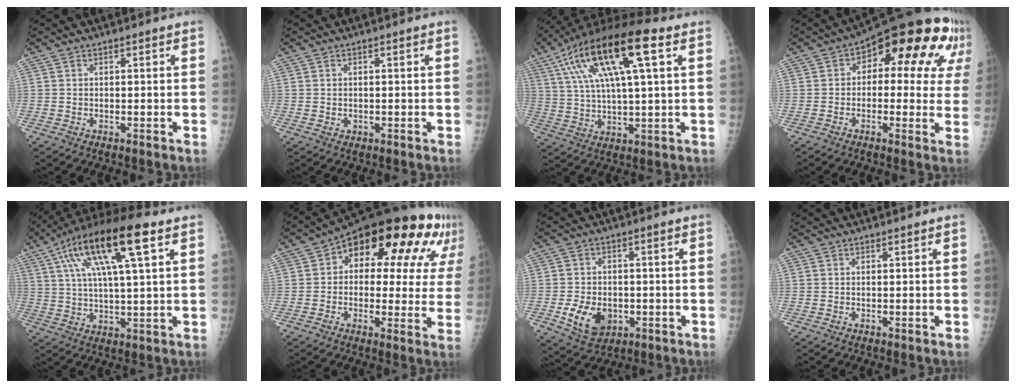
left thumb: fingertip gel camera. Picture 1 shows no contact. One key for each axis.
{"total": 1.1, "fx": -0.1, "fy": 1.0, "fz": 0.5, "tx": -0.004, "ty": 0.001, "tz": -0.001}
{"total": 20.2, "fx": 8.1, "fy": 5.8, "fz": 17.6, "tx": -0.331, "ty": 0.011, "tz": 0.140}
{"total": 18.8, "fx": 6.8, "fy": 10.1, "fz": 14.3, "tx": -0.120, "ty": 0.020, "tz": 0.076}
{"total": 18.6, "fx": 7.9, "fy": 4.6, "fz": 16.2, "tx": -0.297, "ty": 0.005, "tz": 0.134}
{"total": 22.0, "fx": 9.1, "fy": 11.6, "fz": 16.4, "tx": -0.165, "ty": 0.024, "tz": 0.116}
{"total": 8.4, "fx": -2.4, "fy": 5.6, "fz": 5.8, "tx": -0.094, "ty": 0.002, "tz": -0.033}
{"total": 0.0}